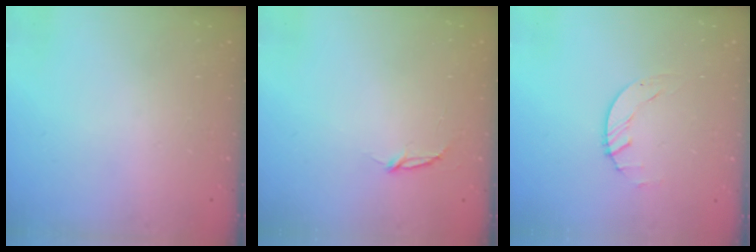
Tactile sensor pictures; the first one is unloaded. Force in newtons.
{"total": 2.8, "press": 2.8, "slide": 0.3}
{"total": 0.8, "press": 0.8, "slide": 0.2}